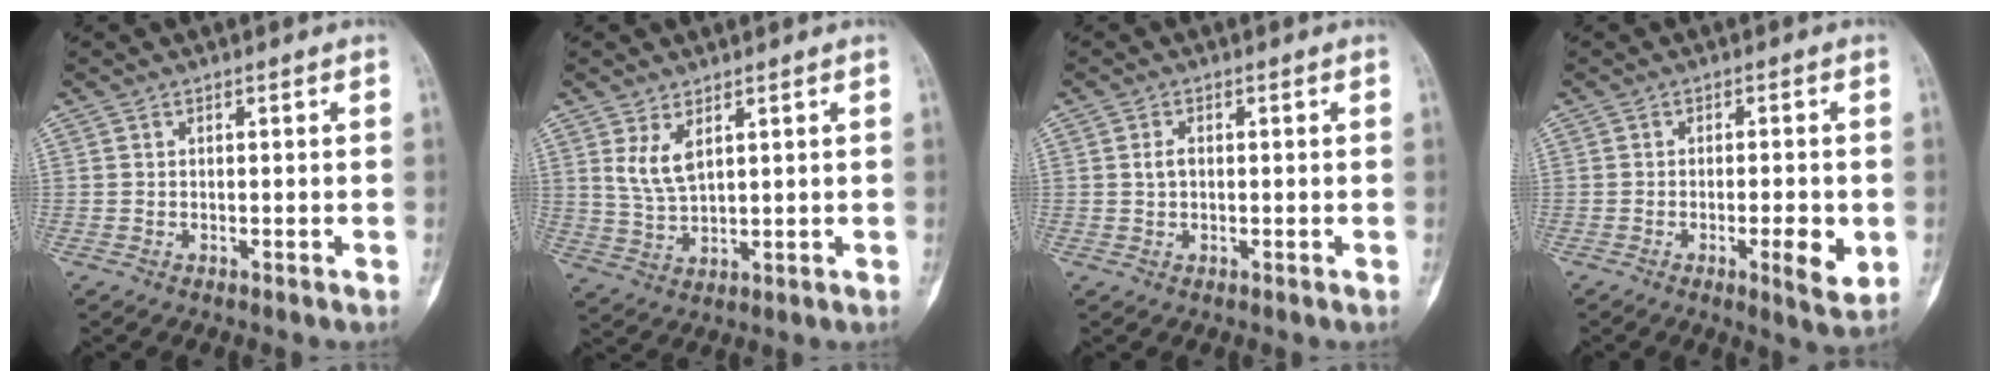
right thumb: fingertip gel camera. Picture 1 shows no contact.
{"total": 5.4, "force": [2.6, 2.3, 4.1], "torque": [-0.082, -0.018, 0.063]}
{"total": 1.8, "force": [0.2, 1.2, 1.4], "torque": [-0.026, 0.004, 0.003]}
{"total": 6.2, "force": [-1.4, 1.6, 5.8], "torque": [-0.084, -0.007, -0.018]}